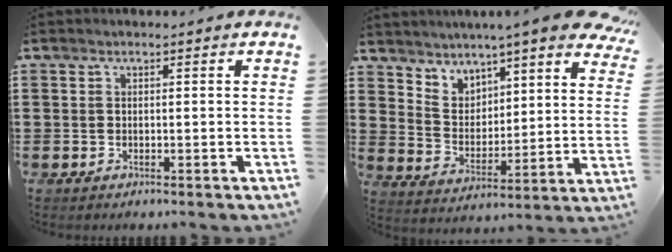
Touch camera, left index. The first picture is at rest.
{"total": 5.8, "force": [5.5, 1.3, 1.2], "torque": [-0.054, -0.034, 0.096]}